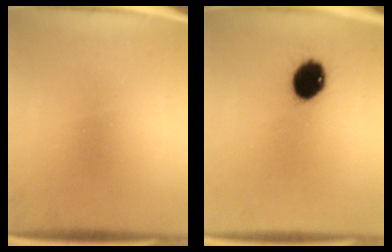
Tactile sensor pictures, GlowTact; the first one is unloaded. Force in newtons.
{"total": 9.1}